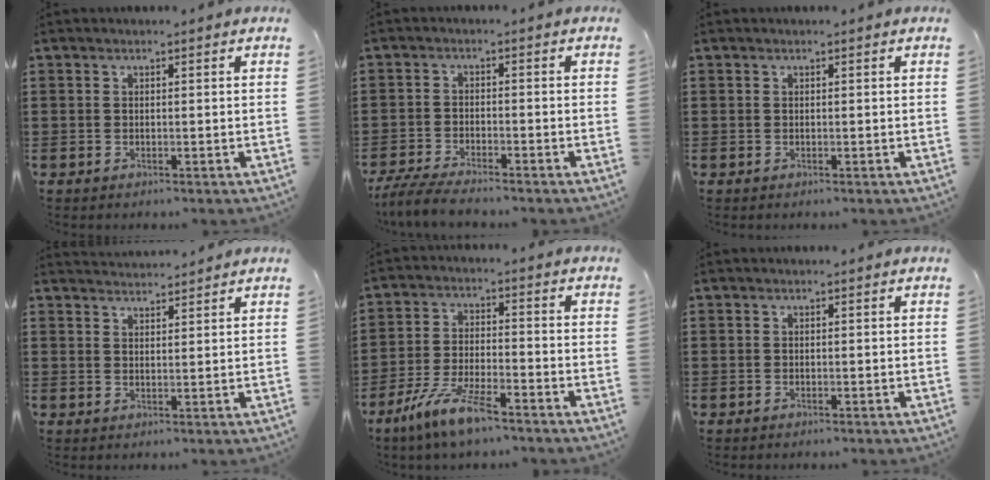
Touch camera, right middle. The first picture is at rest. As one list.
[{"total": 4.9, "force": [-4.6, 0.5, 1.7], "torque": [-0.048, -0.010, -0.094]}, {"total": 0.0}, {"total": 2.2, "force": [2.2, 0.1, -0.2], "torque": [-0.005, -0.002, 0.043]}, {"total": 8.6, "force": [-6.5, 1.3, 5.4], "torque": [-0.125, -0.007, -0.128]}, {"total": 0.0}]